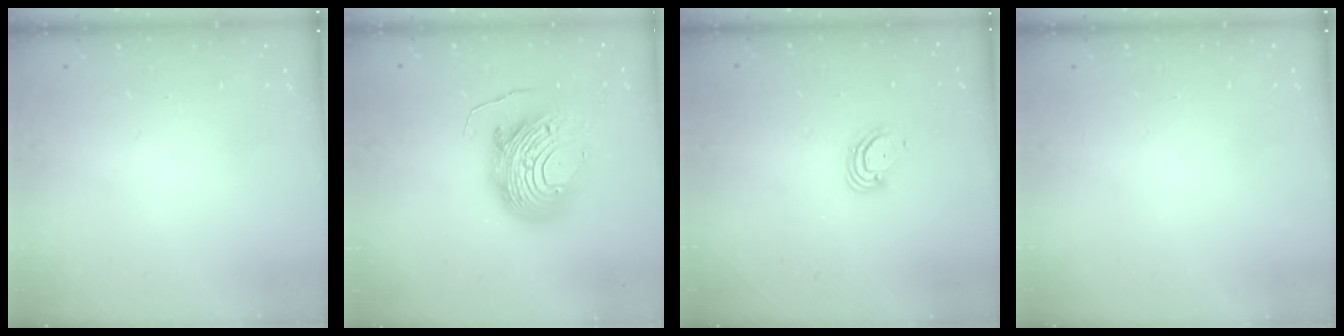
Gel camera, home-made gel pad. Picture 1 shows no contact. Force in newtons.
{"total": 14.7, "press": 14.7, "slide": 1.1}
{"total": 4.4, "press": 4.4, "slide": 0.4}
{"total": 0.0}